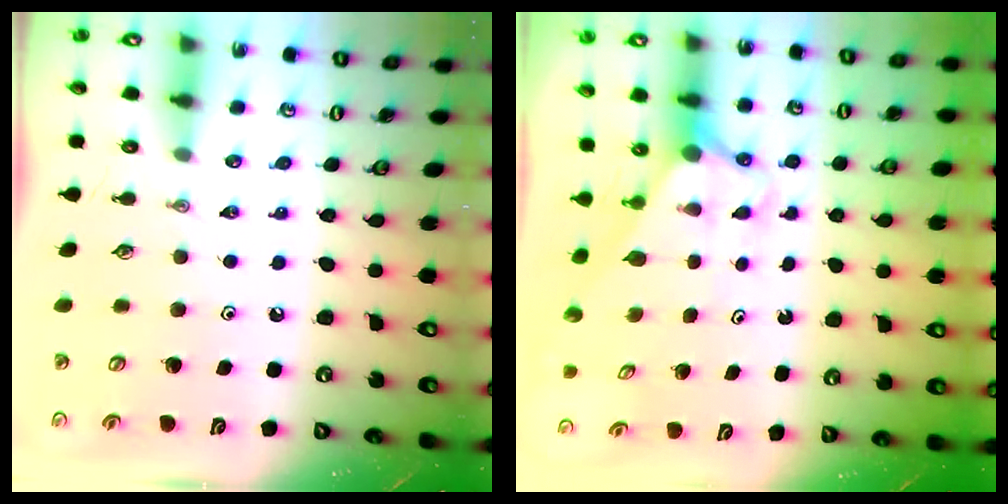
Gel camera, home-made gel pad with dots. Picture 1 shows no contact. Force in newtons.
{"total": 2.8, "press": 2.8, "slide": 0.0}